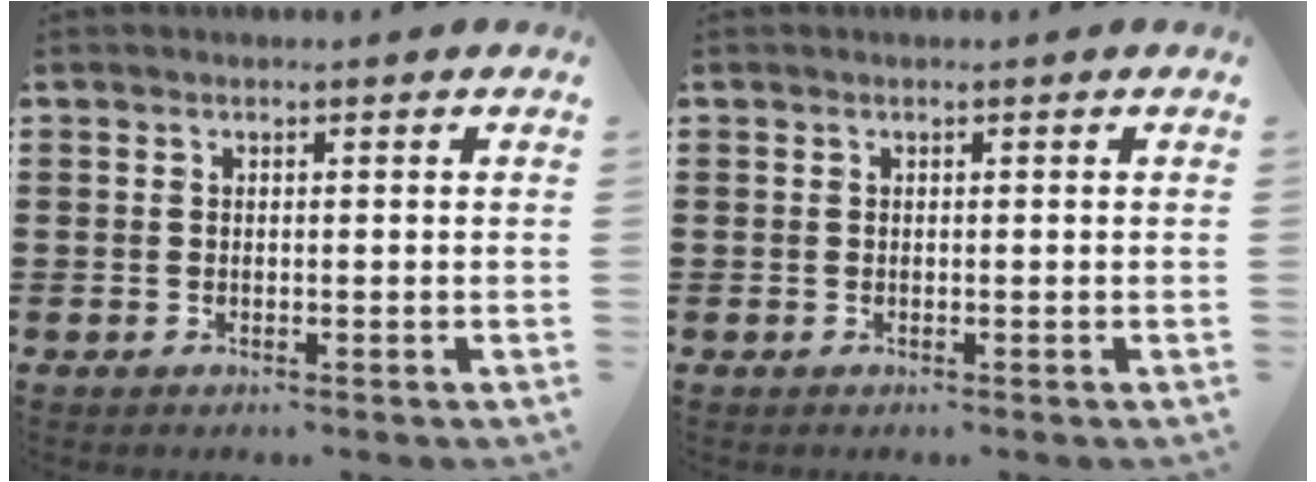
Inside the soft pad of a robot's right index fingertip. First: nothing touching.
{"total": 0.0}